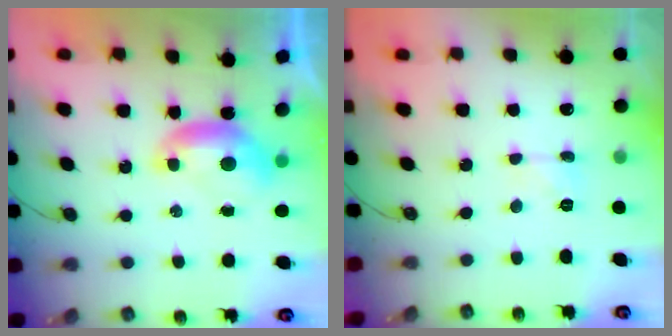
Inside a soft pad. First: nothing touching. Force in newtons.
{"total": 2.0, "press": 2.0, "slide": 0.4}